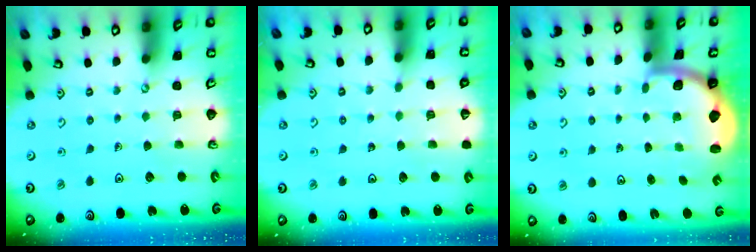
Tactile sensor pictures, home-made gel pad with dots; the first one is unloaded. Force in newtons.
{"total": 1.7, "press": 1.7, "slide": 0.2}
{"total": 2.0, "press": 2.0, "slide": 0.5}